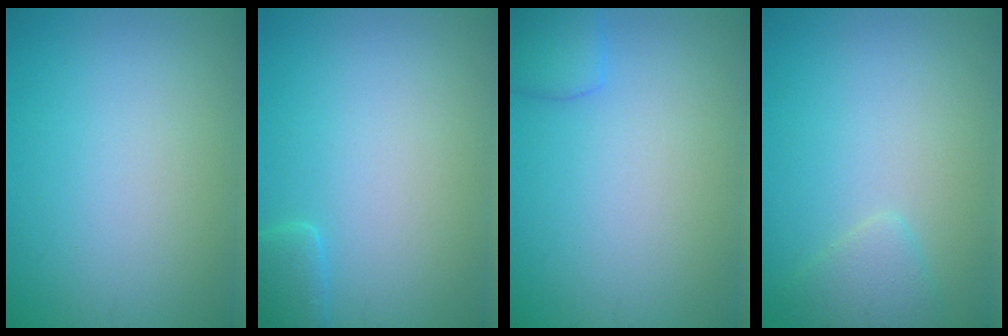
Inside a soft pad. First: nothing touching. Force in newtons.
{"total": 1.6, "press": 1.6, "slide": 0.2}
{"total": 2.0, "press": 2.0, "slide": 0.1}
{"total": 1.7, "press": 1.7, "slide": 0.2}